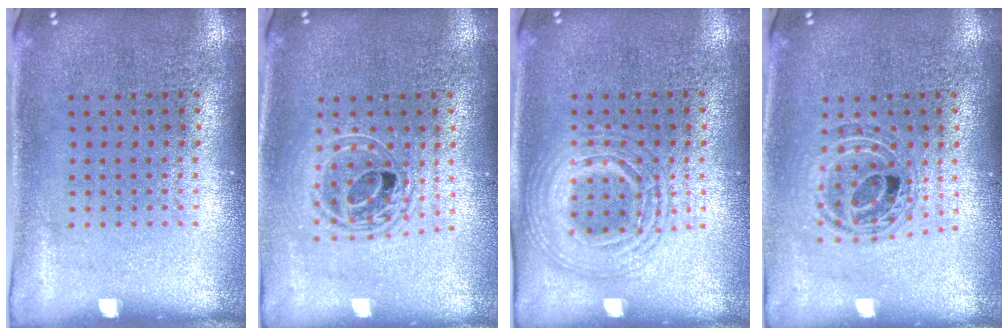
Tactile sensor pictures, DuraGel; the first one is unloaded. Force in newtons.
{"total": 1.6, "press": 1.4, "slide": 0.9}
{"total": 2.4, "press": 2.4, "slide": 0.2}
{"total": 0.9, "press": 0.9, "slide": 0.2}